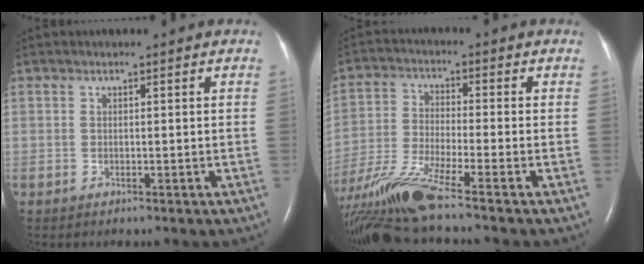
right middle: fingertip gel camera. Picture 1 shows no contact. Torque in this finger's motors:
{"motor_torque": [1.10, -1.04, 0.19, 0.07]}